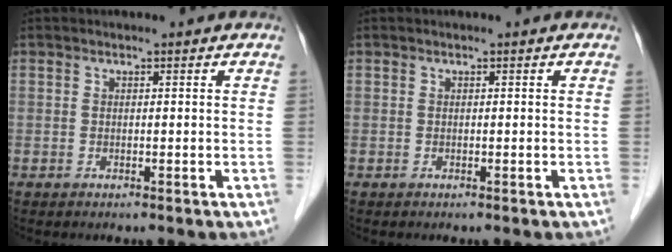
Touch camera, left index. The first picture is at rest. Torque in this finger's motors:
{"motor_torque": [0.00, 0.00, 0.00, 0.00]}